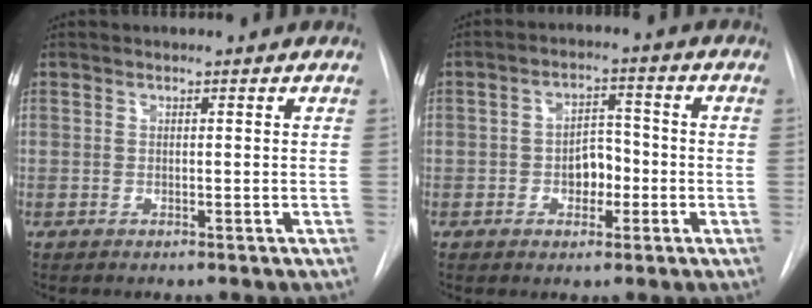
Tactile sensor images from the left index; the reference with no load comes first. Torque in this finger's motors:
{"motor_torque": [0.04, 0.04, 0.07, 0.00]}